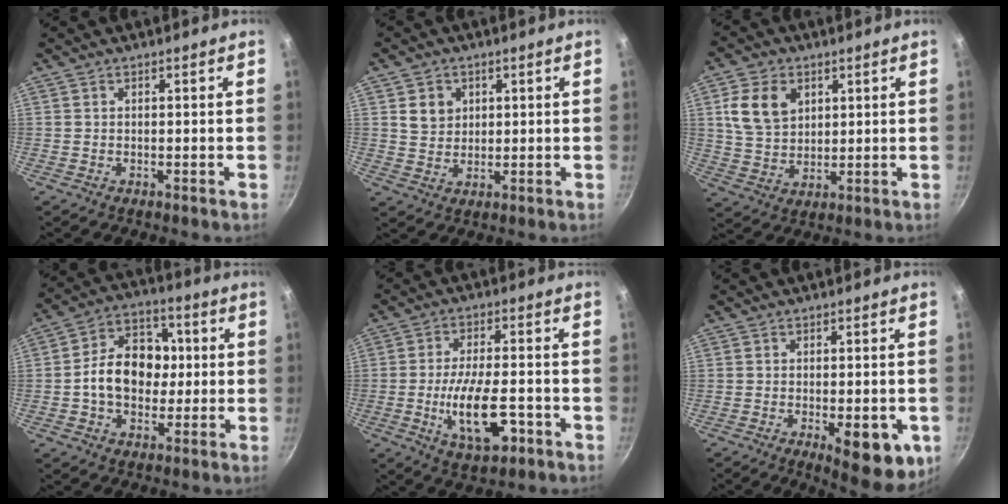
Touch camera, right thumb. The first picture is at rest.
{"total": 5.1, "force": [1.8, 4.3, 2.0], "torque": [-0.014, -0.010, 0.036]}
{"total": 10.2, "force": [3.6, 7.3, 6.1], "torque": [-0.097, -0.009, 0.074]}
{"total": 13.7, "force": [-0.3, 10.2, 9.1], "torque": [-0.118, 0.027, -0.011]}
{"total": 11.8, "force": [-3.6, 5.0, 10.1], "torque": [-0.169, 0.010, -0.057]}
{"total": 11.8, "force": [-4.1, 4.5, 10.1], "torque": [-0.117, -0.006, -0.043]}